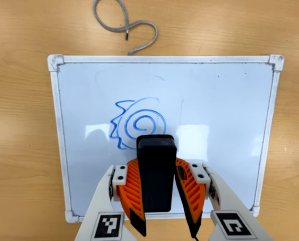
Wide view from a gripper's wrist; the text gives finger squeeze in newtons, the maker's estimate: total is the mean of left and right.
{"total": 7.9, "left": 6.5, "right": 9.3}